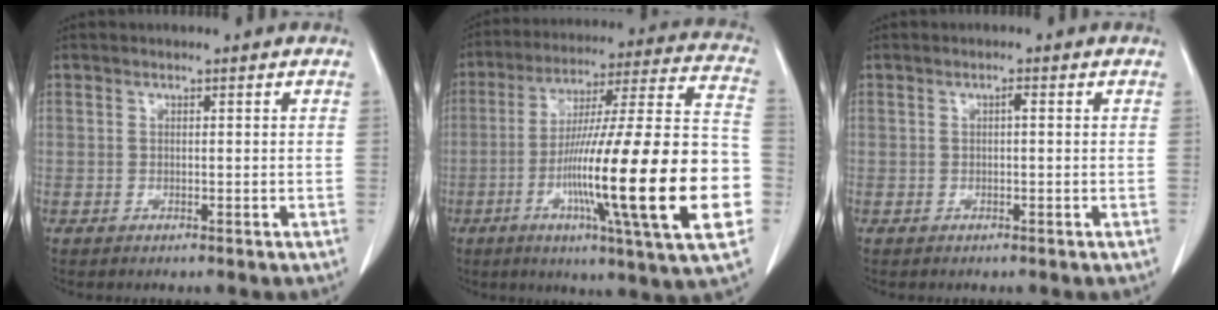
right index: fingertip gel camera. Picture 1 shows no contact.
{"total": 28.7, "force": [-7.0, 1.0, 27.8], "torque": [-0.398, -0.015, -0.124]}
{"total": 0.7, "force": [0.1, 0.1, 0.7], "torque": [-0.013, 0.002, 0.001]}